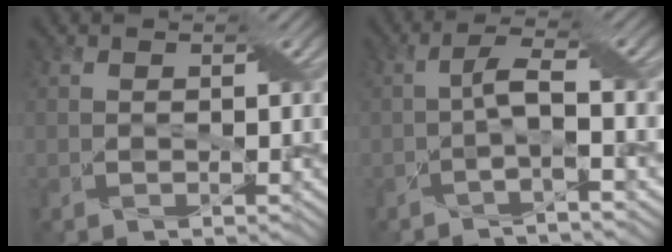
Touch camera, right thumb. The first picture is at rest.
{"total": 3.5, "force": [-1.1, 0.2, 3.3], "torque": [-0.068, 0.013, -0.028]}